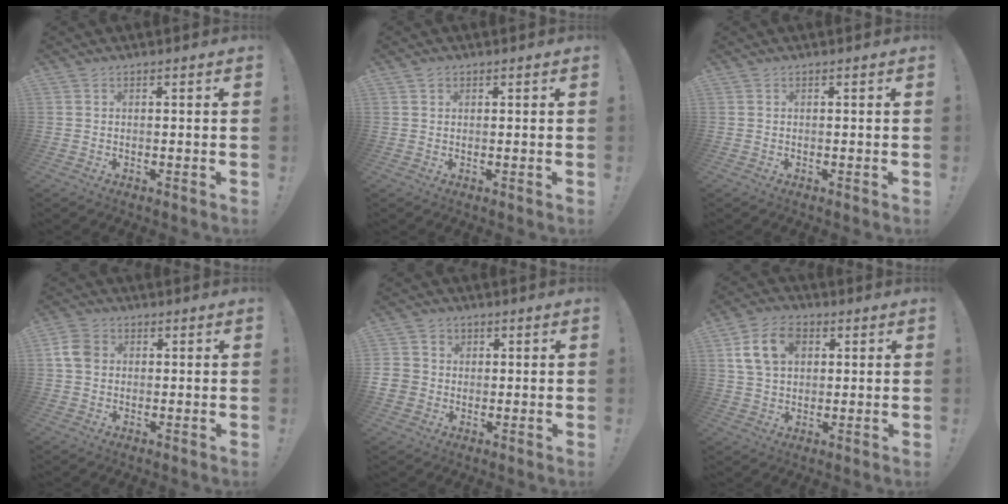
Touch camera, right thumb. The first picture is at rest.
{"total": 0.9, "force": [0.5, 0.7, 0.1], "torque": [0.000, 0.000, 0.010]}
{"total": 0.0}
{"total": 7.2, "force": [1.0, 5.7, 4.3], "torque": [-0.084, 0.011, 0.023]}
{"total": 6.2, "force": [0.2, 6.0, 1.7], "torque": [-0.035, 0.002, 0.003]}
{"total": 12.3, "force": [3.9, 9.0, 7.5], "torque": [-0.129, 0.005, 0.076]}